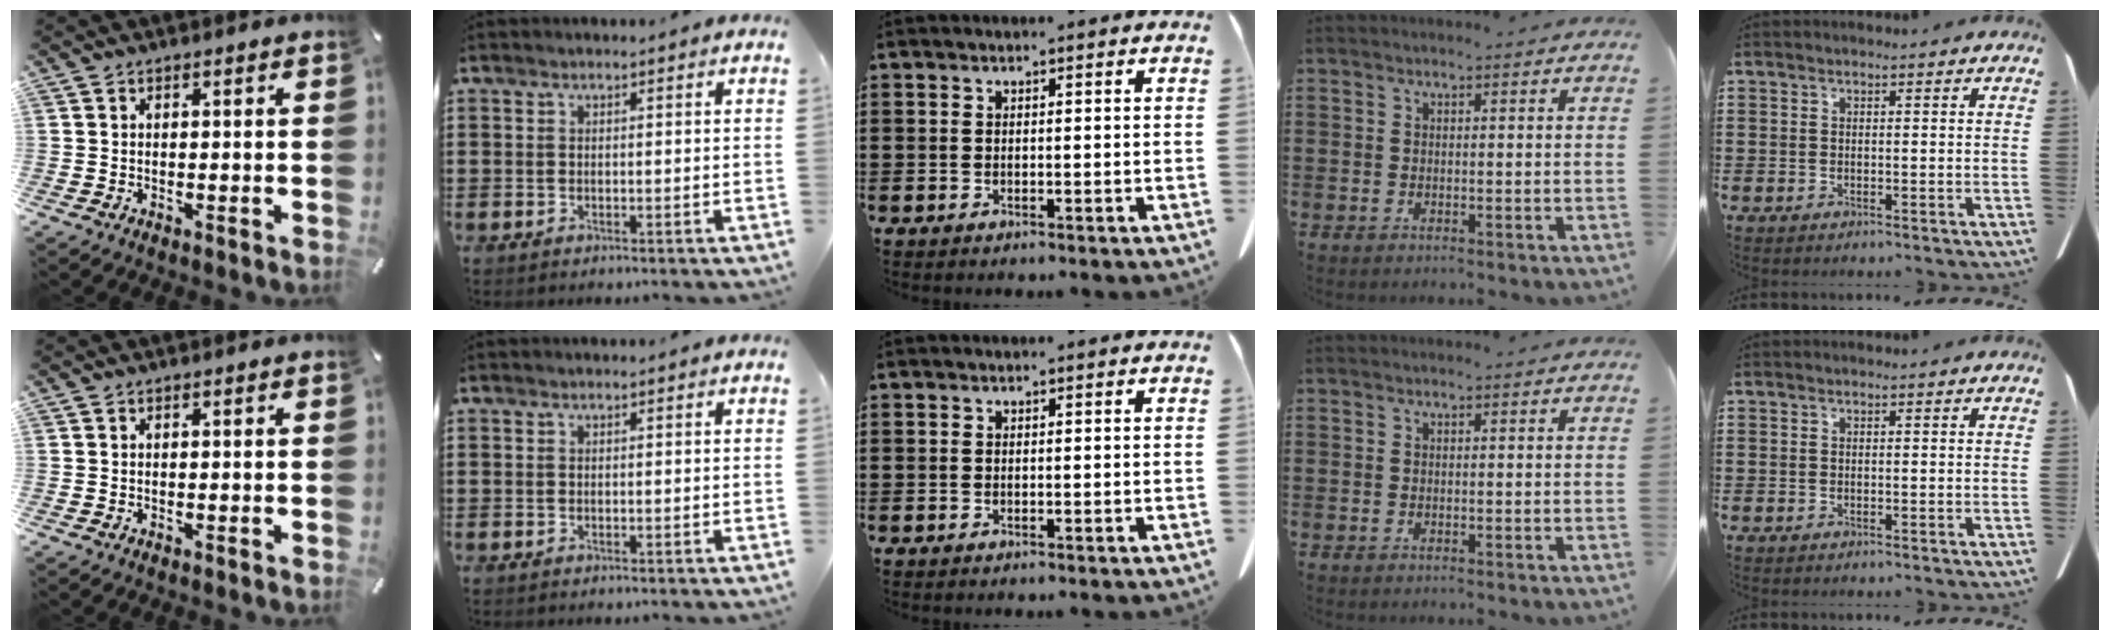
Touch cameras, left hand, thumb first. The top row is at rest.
{}